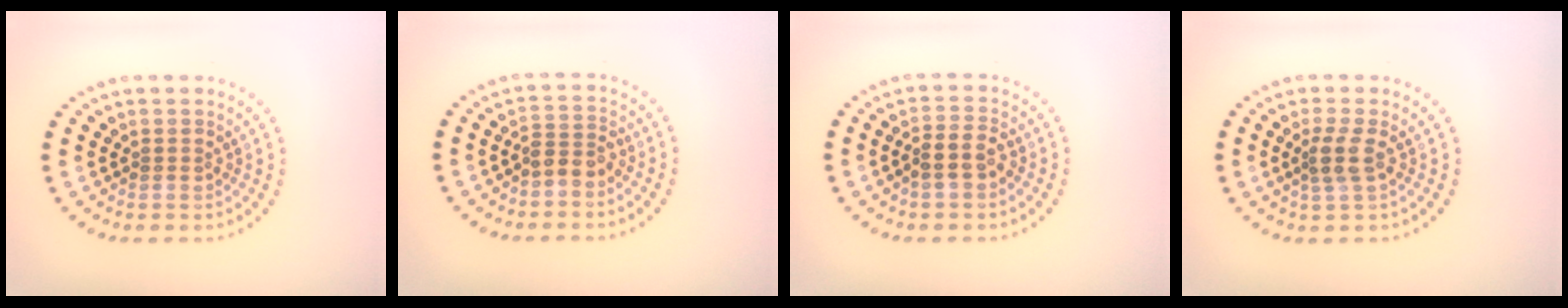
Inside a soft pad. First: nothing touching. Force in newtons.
{"total": 2.0, "press": 1.7, "slide": 1.2}
{"total": 2.4, "press": 2.2, "slide": 1.0}
{"total": 1.9, "press": 1.5, "slide": 1.2}